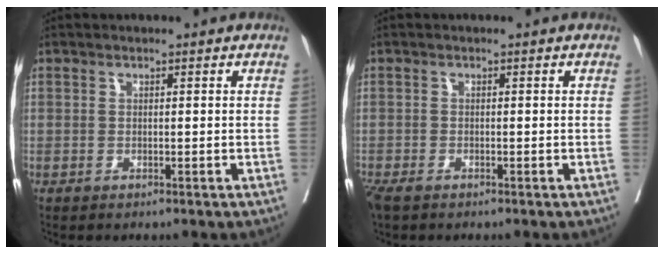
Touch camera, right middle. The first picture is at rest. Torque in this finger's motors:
{"motor_torque": [0.41, -0.36, 0.13, 0.04]}